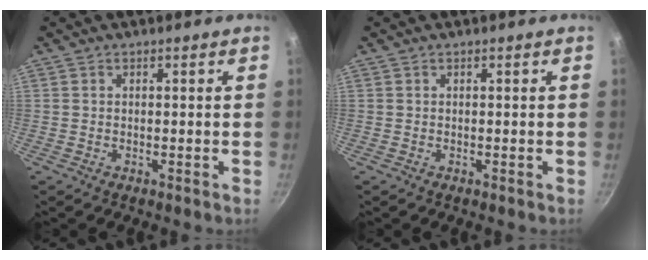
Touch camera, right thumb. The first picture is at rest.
{"total": 0.0}